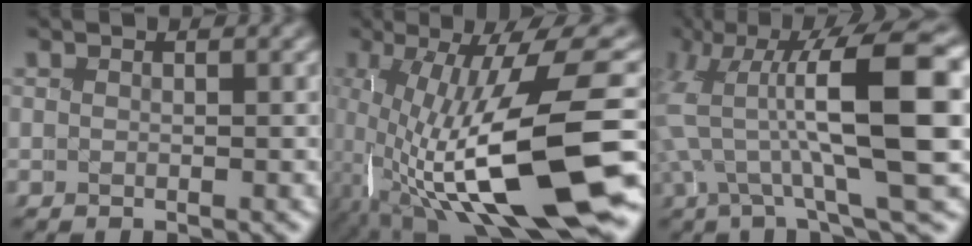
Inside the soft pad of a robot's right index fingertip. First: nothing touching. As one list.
[{"total": 14.5, "force": [-4.2, 4.6, 13.1], "torque": [-0.208, -0.019, -0.046]}, {"total": 13.3, "force": [3.5, 5.0, 11.8], "torque": [-0.181, 0.014, 0.052]}]